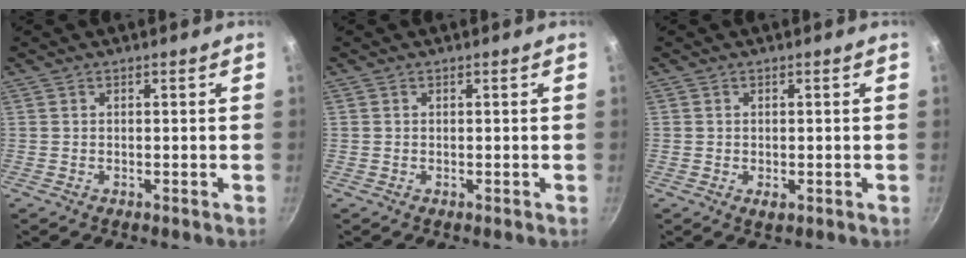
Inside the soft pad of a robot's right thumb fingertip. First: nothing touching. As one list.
[{"total": 0.0}, {"total": 1.6, "force": [-0.3, 1.1, 1.2], "torque": [-0.018, -0.004, -0.004]}]